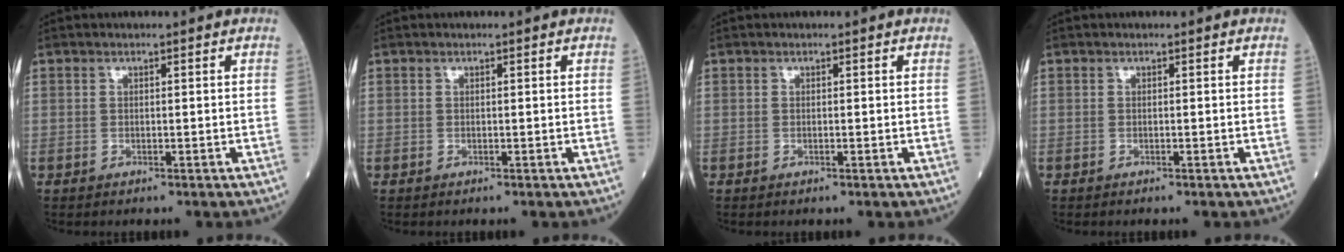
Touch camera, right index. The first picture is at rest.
{"total": 0.0}
{"total": 0.0}
{"total": 0.0}